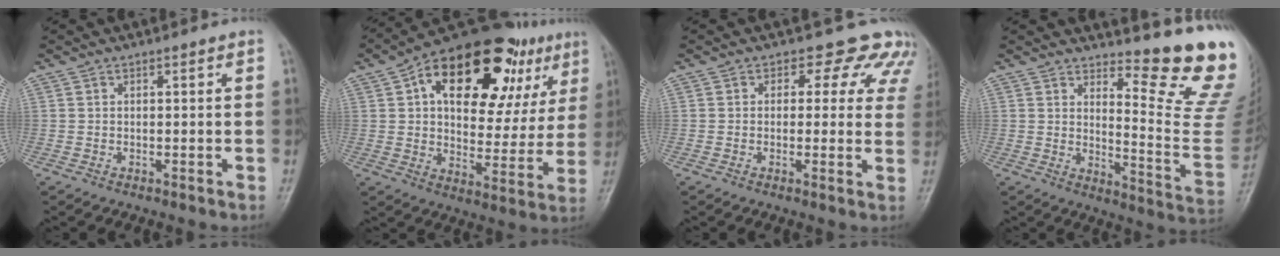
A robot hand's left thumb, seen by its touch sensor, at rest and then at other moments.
{"total": 27.8, "force": [12.3, 14.1, 20.6], "torque": [-0.256, 0.009, 0.182]}
{"total": 8.8, "force": [6.1, 5.5, 3.1], "torque": [0.018, -0.018, 0.044]}
{"total": 15.8, "force": [12.5, 2.4, 9.4], "torque": [-0.093, -0.156, 0.161]}